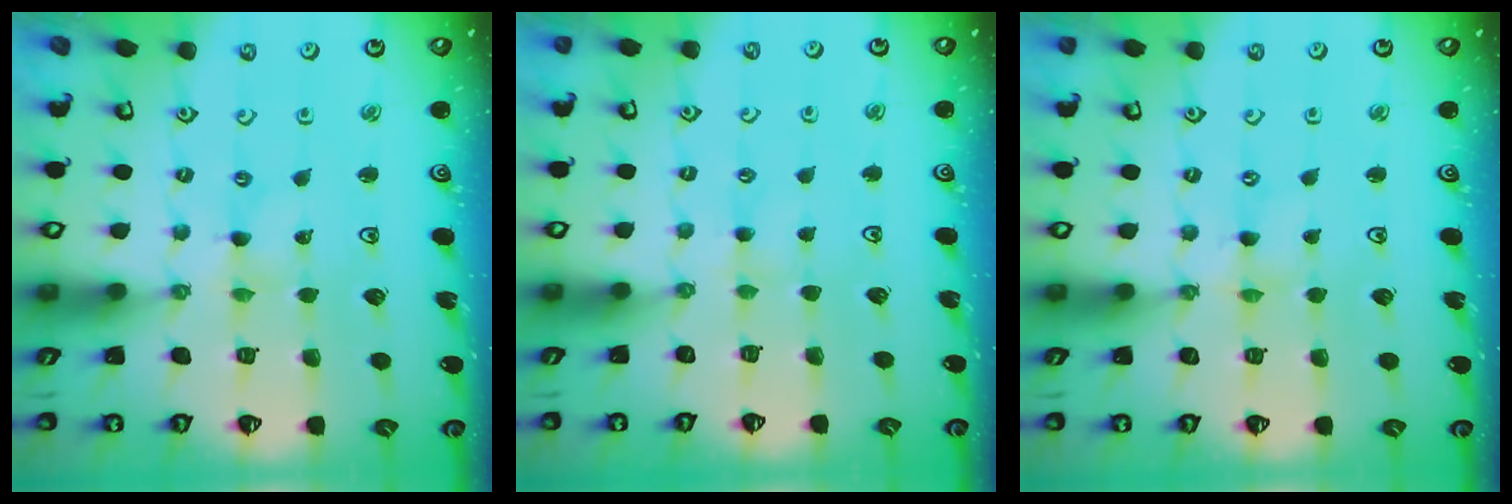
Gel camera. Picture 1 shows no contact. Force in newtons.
{"total": 0.8, "press": 0.8, "slide": 0.3}
{"total": 0.0}